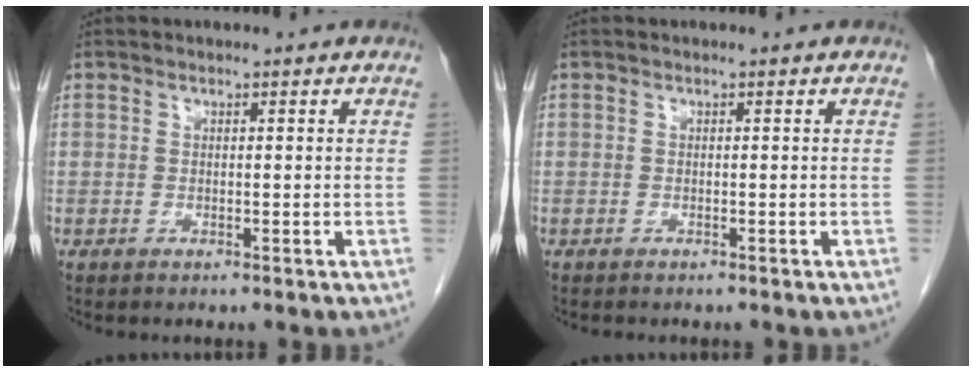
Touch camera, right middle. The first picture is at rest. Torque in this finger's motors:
{"motor_torque": [0.15, 0.12, -0.01, -0.01]}